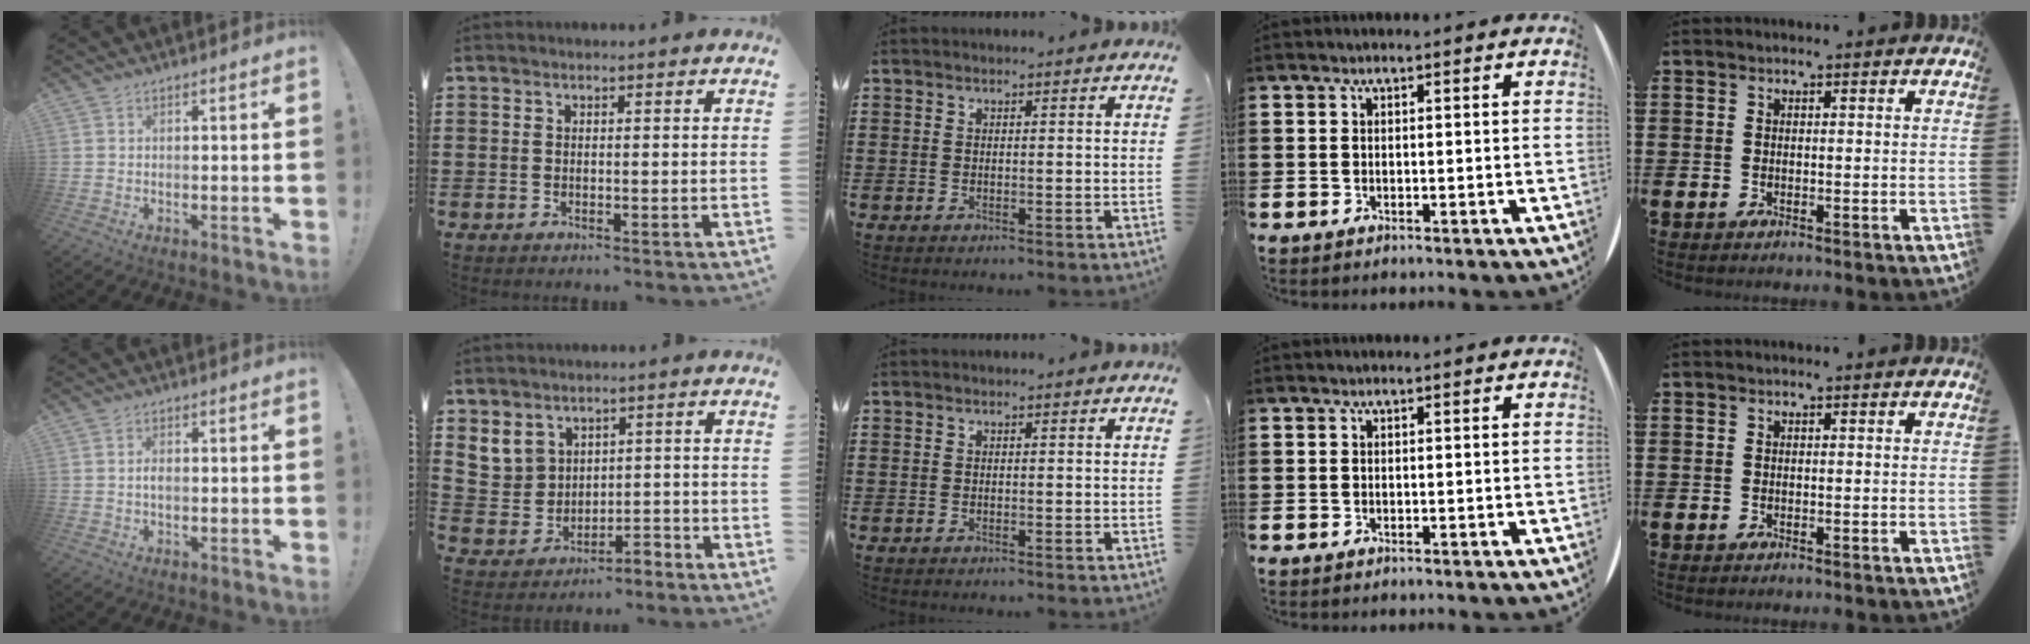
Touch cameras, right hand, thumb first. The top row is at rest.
{"thumb": {"total": 1.7, "force": [-0.3, 0.9, 1.4], "torque": [-0.027, 0.005, -0.006]}, "index": {"total": 4.5, "force": [1.2, 4.1, 1.2], "torque": [-0.050, 0.006, 0.020]}}